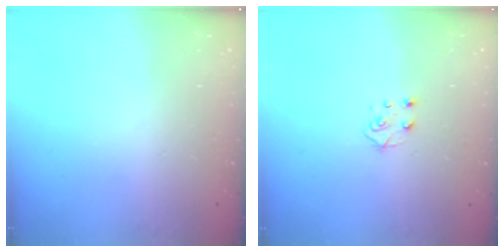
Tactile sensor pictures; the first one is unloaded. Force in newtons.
{"total": 4.3, "press": 4.3, "slide": 0.5}